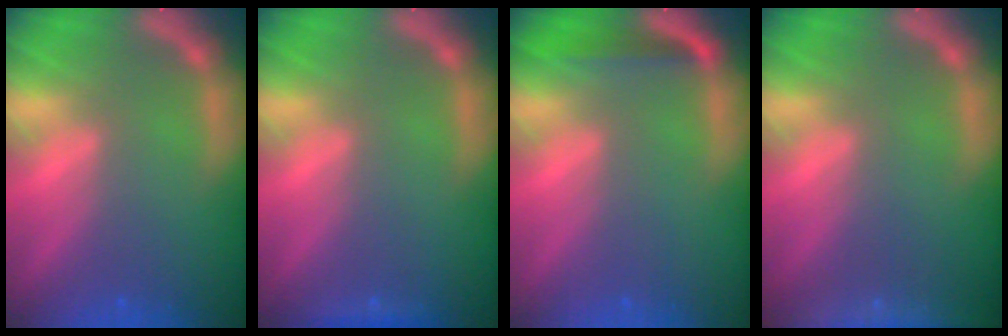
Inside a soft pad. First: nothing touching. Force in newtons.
{"total": 0.9}
{"total": 2.5}
{"total": 8.5}